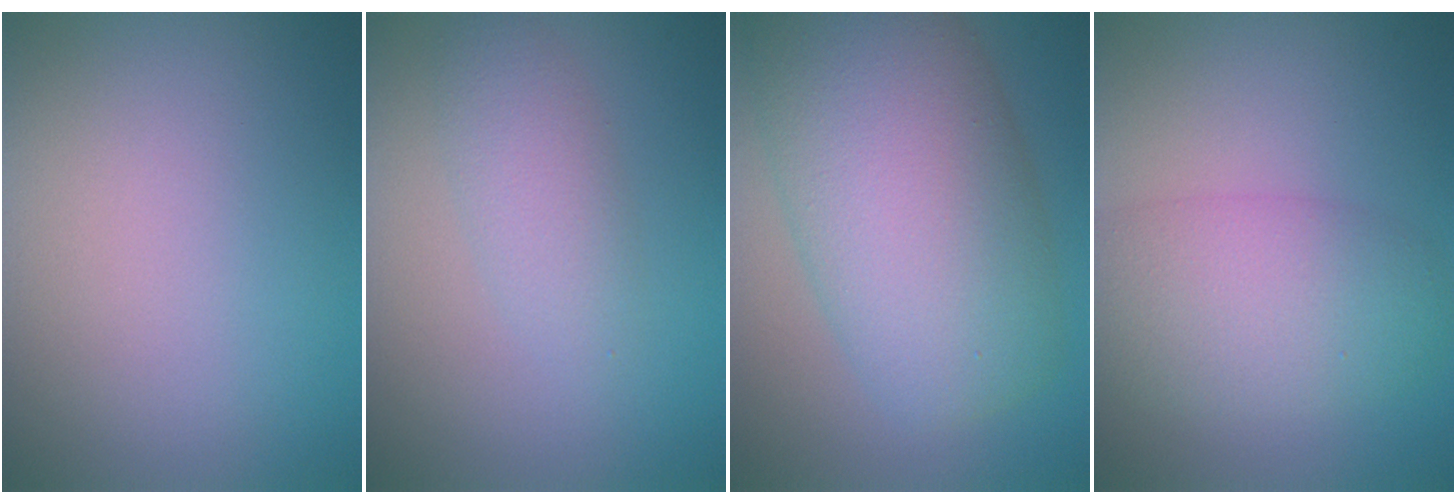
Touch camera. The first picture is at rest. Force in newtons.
{"total": 2.5, "press": 2.5, "slide": 0.2}
{"total": 11.0, "press": 11.0, "slide": 0.4}
{"total": 5.8, "press": 5.7, "slide": 0.6}